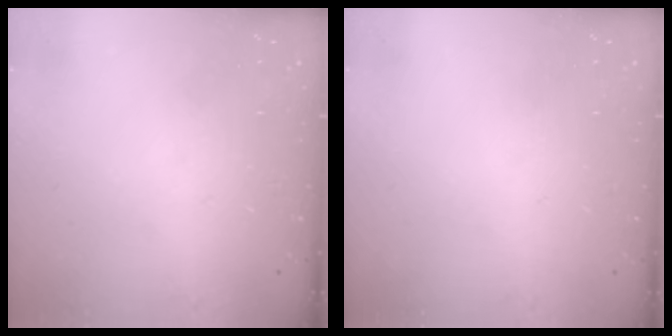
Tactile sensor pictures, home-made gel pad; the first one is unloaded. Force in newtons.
{"total": 0.0}